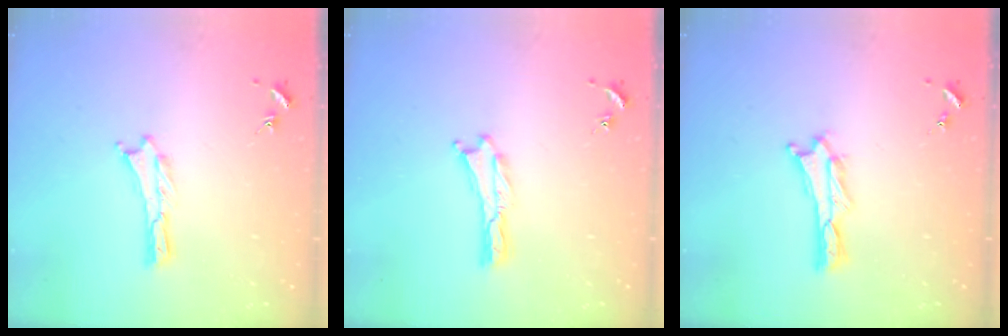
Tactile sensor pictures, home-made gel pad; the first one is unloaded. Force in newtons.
{"total": 0.0}
{"total": 0.9, "press": 0.9, "slide": 0.2}